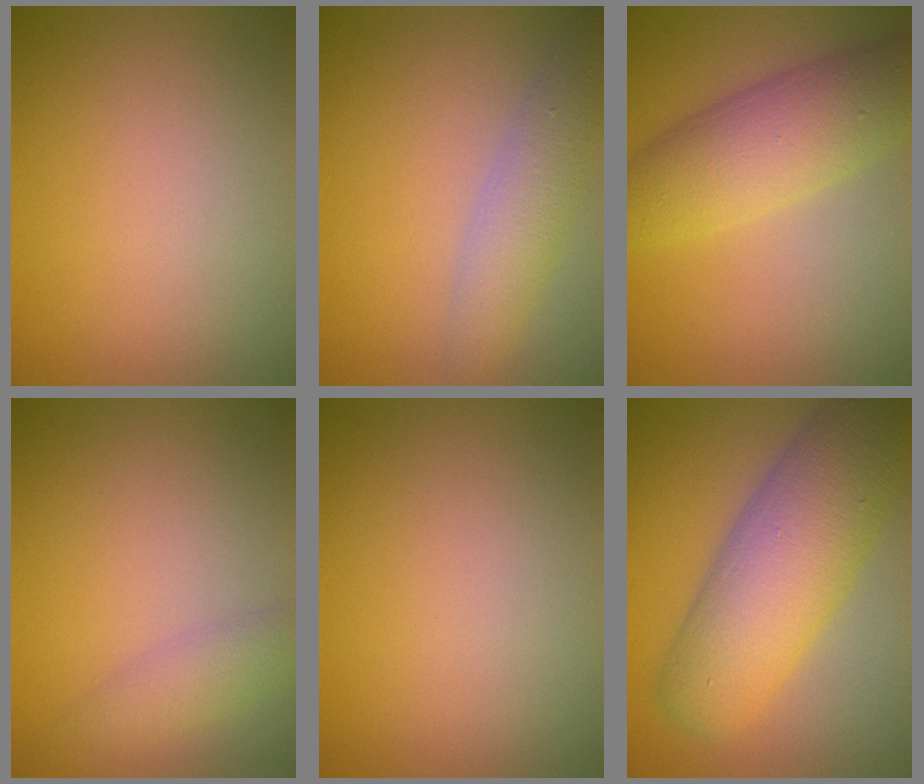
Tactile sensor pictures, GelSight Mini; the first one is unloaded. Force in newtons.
{"total": 3.7, "press": 3.7, "slide": 0.2}
{"total": 6.9, "press": 6.9, "slide": 0.1}
{"total": 2.5, "press": 2.5, "slide": 0.1}
{"total": 0.0}
{"total": 10.2, "press": 10.2, "slide": 0.4}